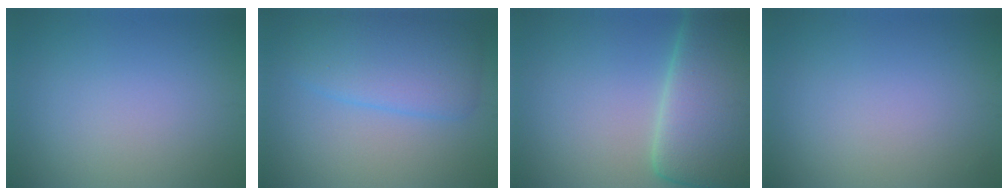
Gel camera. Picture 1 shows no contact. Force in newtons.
{"total": 5.4, "press": 5.4, "slide": 0.3}
{"total": 12.5, "press": 12.5, "slide": 0.7}
{"total": 0.0}